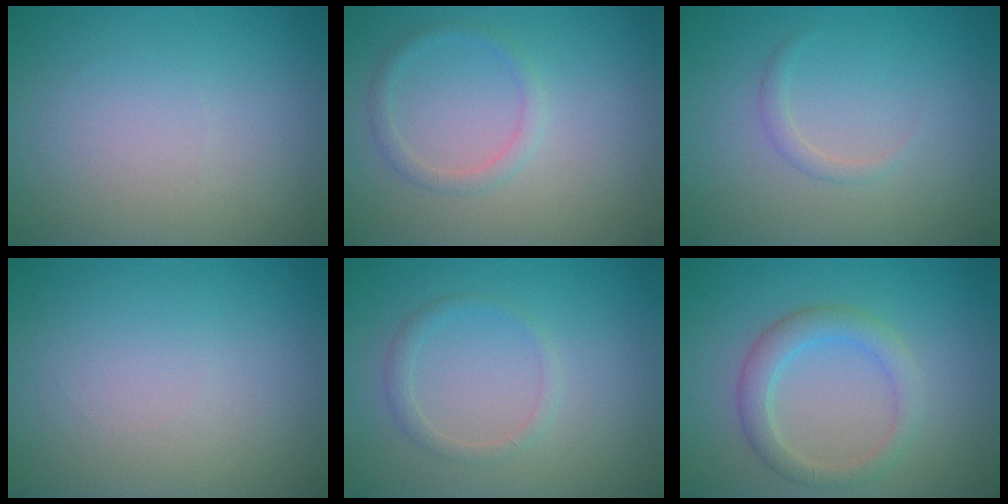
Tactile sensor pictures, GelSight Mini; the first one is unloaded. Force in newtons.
{"total": 1.3, "press": 1.3, "slide": 0.1}
{"total": 0.9, "press": 0.9, "slide": 0.1}
{"total": 0.0}
{"total": 1.3, "press": 1.3, "slide": 0.0}
{"total": 3.0, "press": 3.0, "slide": 0.0}